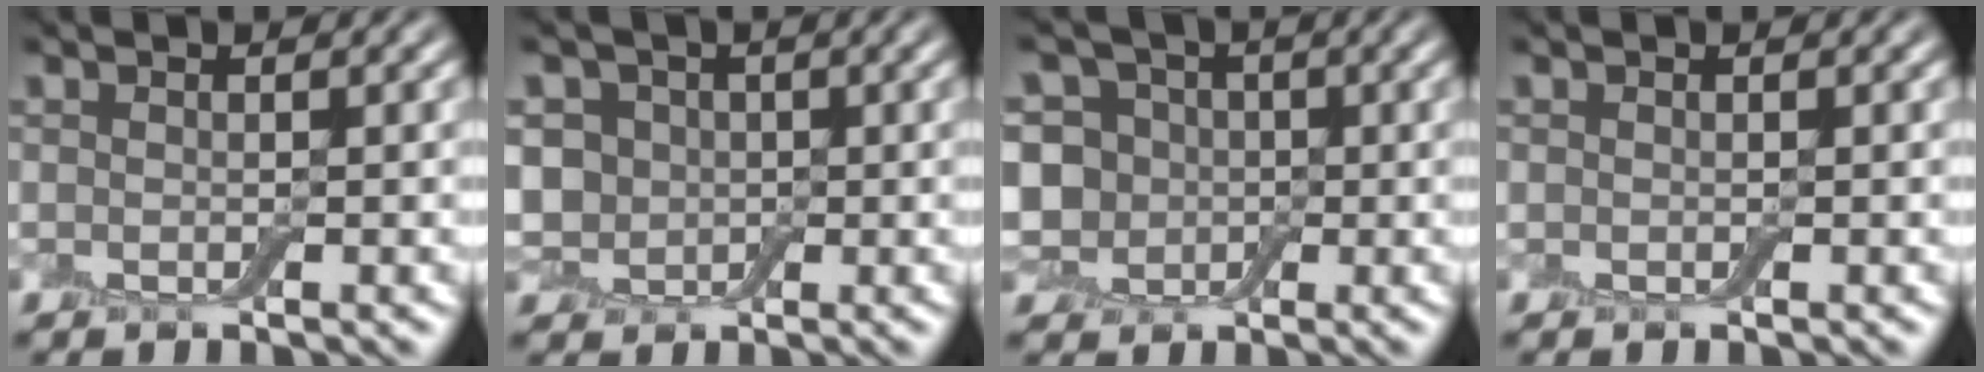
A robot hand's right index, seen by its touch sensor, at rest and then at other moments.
{"total": 4.7, "force": [0.1, 4.2, 2.2], "torque": [-0.038, 0.007, -0.013]}
{"total": 7.9, "force": [-0.3, 7.1, 3.4], "torque": [-0.074, 0.027, -0.044]}
{"total": 0.0}